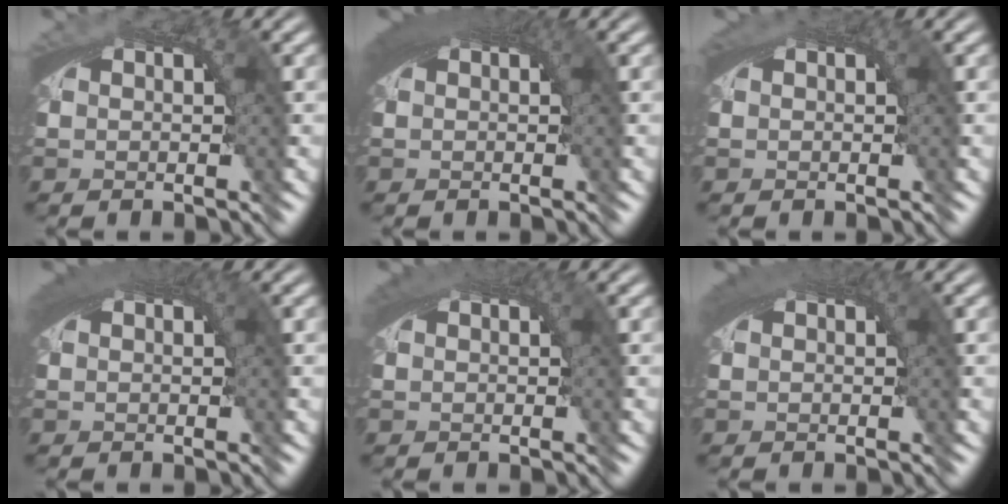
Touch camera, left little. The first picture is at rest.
{"total": 3.2, "force": [1.1, 0.9, 2.8], "torque": [-0.033, 0.011, 0.015]}
{"total": 1.0, "force": [0.4, 0.1, 0.9], "torque": [-0.012, 0.003, 0.008]}
{"total": 2.4, "force": [1.0, 0.5, 2.1], "torque": [-0.025, 0.009, 0.014]}
{"total": 1.7, "force": [0.8, 0.2, 1.5], "torque": [-0.018, 0.007, 0.012]}
{"total": 2.2, "force": [1.0, 0.4, 1.9], "torque": [-0.023, 0.008, 0.015]}